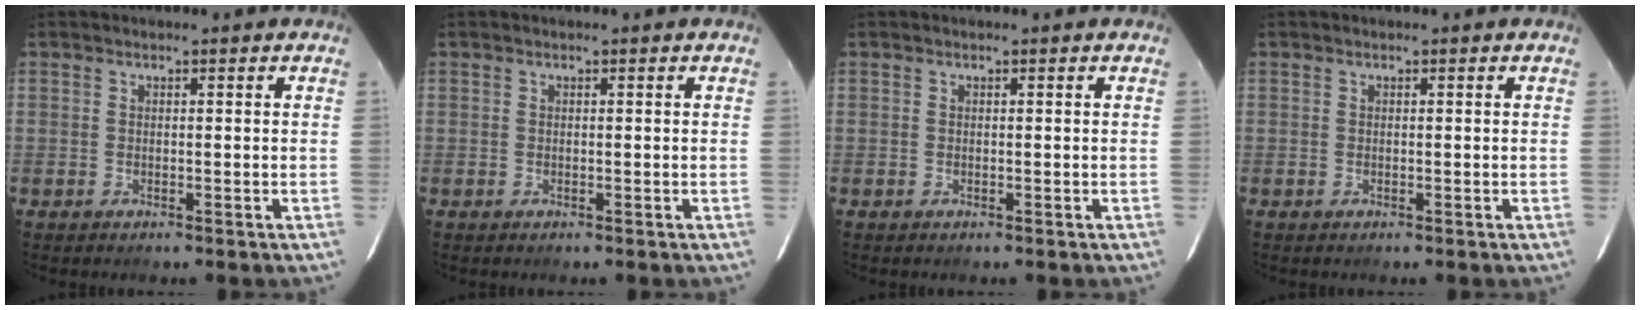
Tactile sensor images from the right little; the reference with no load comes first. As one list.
[{"total": 0.0}, {"total": 0.0}, {"total": 0.0}]